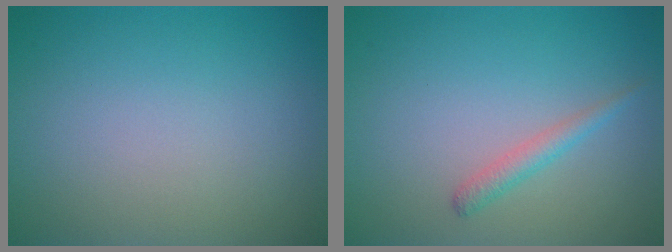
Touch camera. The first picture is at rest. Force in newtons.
{"total": 1.4, "press": 1.4, "slide": 0.2}